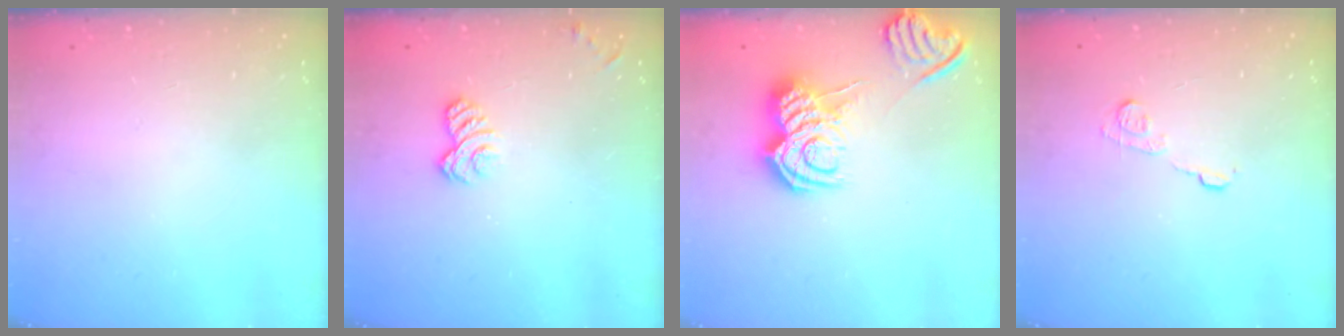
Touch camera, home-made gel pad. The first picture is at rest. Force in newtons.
{"total": 3.4, "press": 3.2, "slide": 1.1}
{"total": 11.4, "press": 11.4, "slide": 0.6}
{"total": 7.3, "press": 7.3, "slide": 0.5}